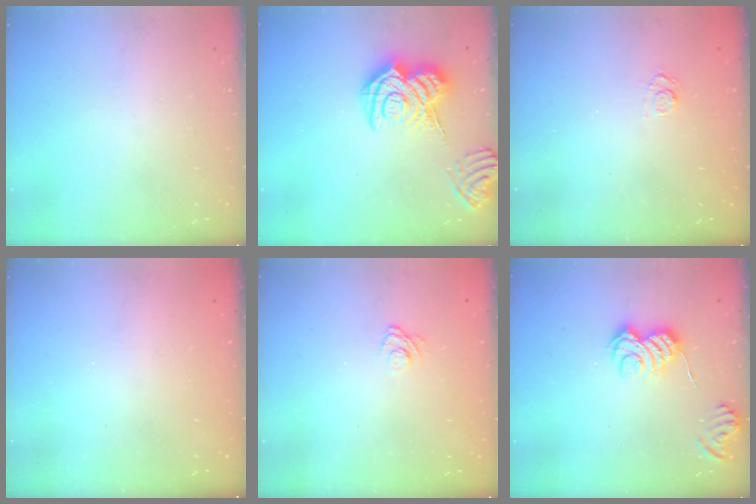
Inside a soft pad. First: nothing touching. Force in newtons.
{"total": 15.8, "press": 15.7, "slide": 1.6}
{"total": 2.4, "press": 2.0, "slide": 1.3}
{"total": 2.4, "press": 2.3, "slide": 0.8}
{"total": 3.2, "press": 3.0, "slide": 1.1}
{"total": 6.1, "press": 6.1, "slide": 0.6}